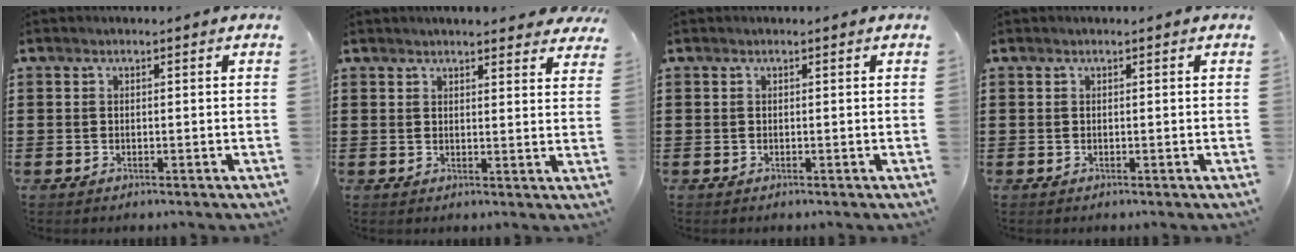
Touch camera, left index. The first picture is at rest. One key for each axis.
{"total": 3.2, "fx": 3.1, "fy": -0.1, "fz": 0.8, "tx": -0.018, "ty": -0.009, "tz": 0.057}
{"total": 0.0}
{"total": 0.0}